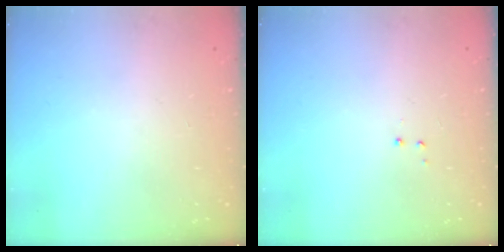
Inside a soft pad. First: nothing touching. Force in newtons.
{"total": 2.9, "press": 2.8, "slide": 0.6}